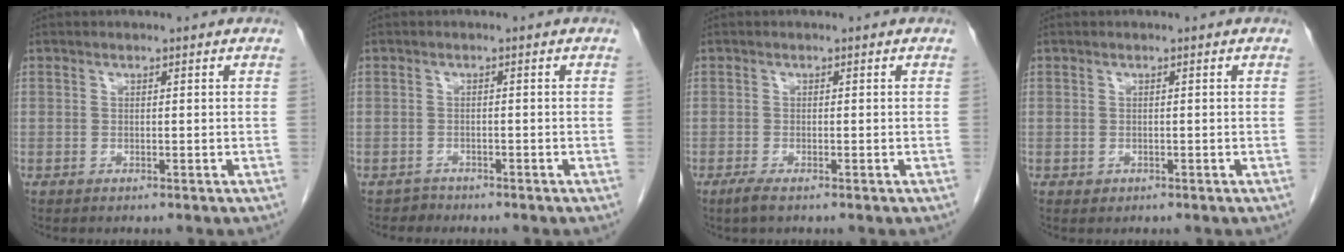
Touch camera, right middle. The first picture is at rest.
{"total": 1.2, "force": [-1.0, 0.4, -0.5], "torque": [0.009, 0.000, -0.019]}
{"total": 1.6, "force": [-1.1, 0.2, 1.1], "torque": [-0.031, -0.006, -0.022]}
{"total": 0.6, "force": [-0.2, 0.5, 0.1], "torque": [-0.002, 0.002, 0.000]}